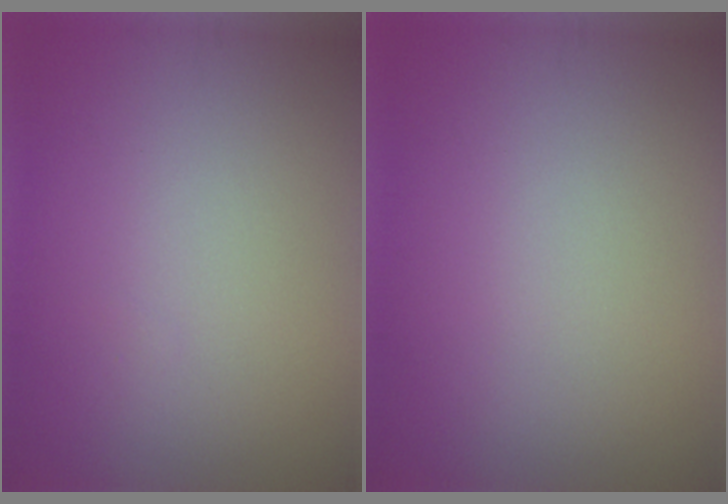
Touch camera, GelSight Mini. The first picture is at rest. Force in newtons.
{"total": 0.0}